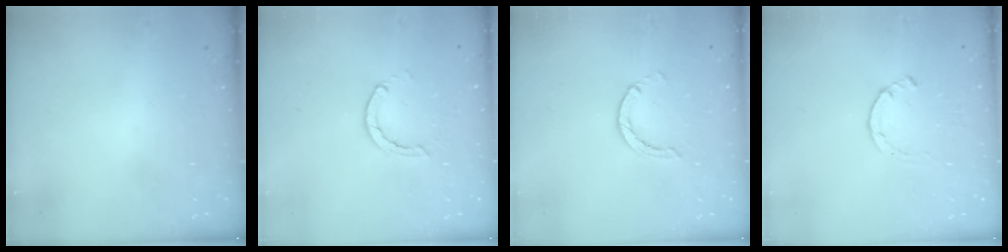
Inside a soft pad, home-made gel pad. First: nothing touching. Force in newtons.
{"total": 3.3, "press": 3.2, "slide": 0.4}
{"total": 1.4, "press": 1.4, "slide": 0.3}
{"total": 2.8, "press": 2.8, "slide": 0.4}